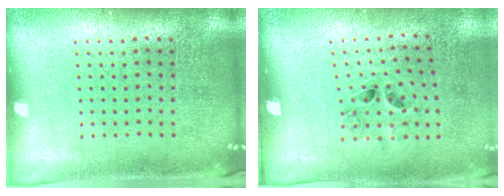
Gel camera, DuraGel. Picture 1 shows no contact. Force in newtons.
{"total": 1.4, "press": 0.8, "slide": 1.2}